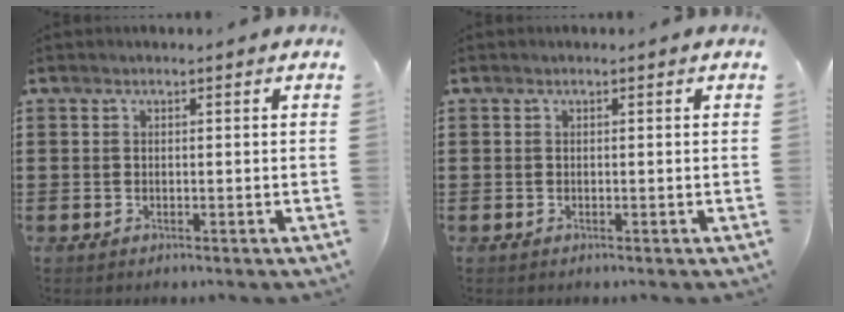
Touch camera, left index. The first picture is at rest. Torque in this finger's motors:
{"motor_torque": [0.03, -0.03, -0.02, -0.01]}